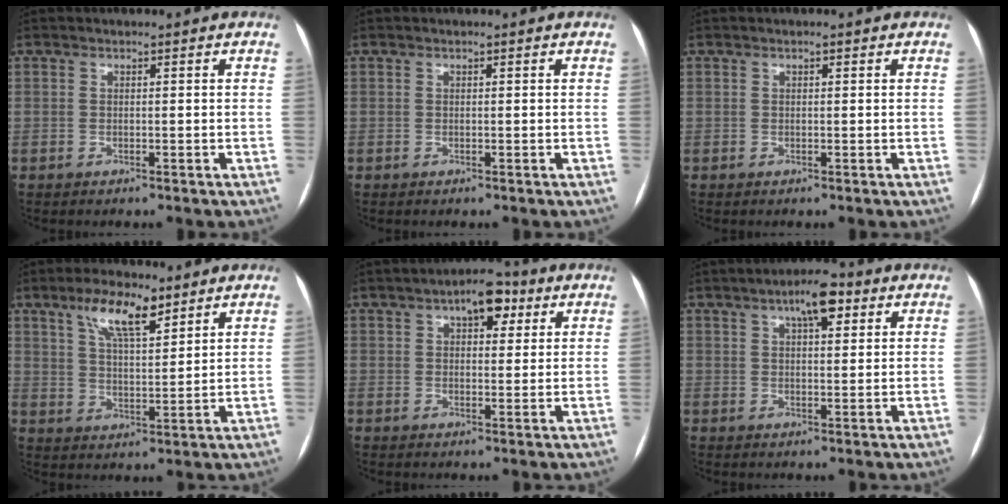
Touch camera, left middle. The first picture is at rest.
{"total": 0.0}
{"total": 0.0}
{"total": 8.0, "force": [5.1, 2.3, 5.7], "torque": [-0.110, 0.008, 0.094]}
{"total": 6.0, "force": [2.9, 2.8, 4.4], "torque": [-0.060, 0.019, 0.037]}
{"total": 5.8, "force": [3.0, 1.8, 4.6], "torque": [-0.075, 0.013, 0.043]}